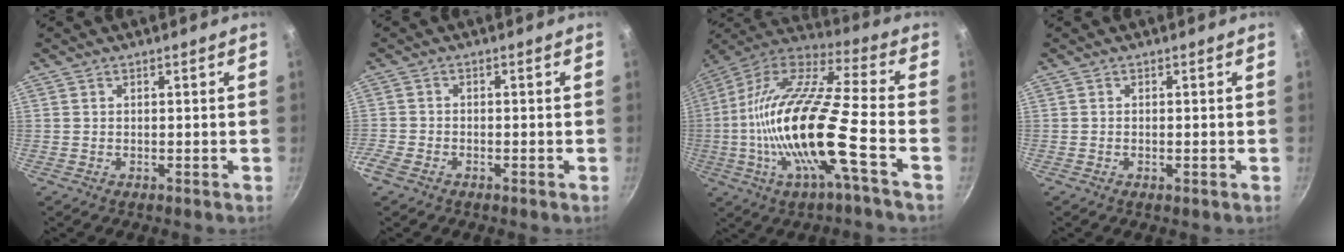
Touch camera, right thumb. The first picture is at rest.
{"total": 3.4, "force": [-2.2, 2.0, 1.6], "torque": [-0.049, 0.005, -0.050]}
{"total": 23.0, "force": [-5.6, 4.7, 21.8], "torque": [-0.400, 0.027, -0.123]}
{"total": 0.8, "force": [-0.3, 0.4, 0.7], "torque": [-0.011, 0.000, -0.006]}